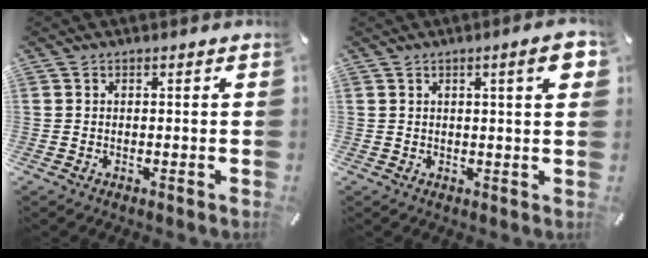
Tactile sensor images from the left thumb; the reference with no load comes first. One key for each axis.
{"total": 6.1, "fx": 2.1, "fy": 1.0, "fz": 5.6, "tx": -0.084, "ty": -0.003, "tz": 0.029}